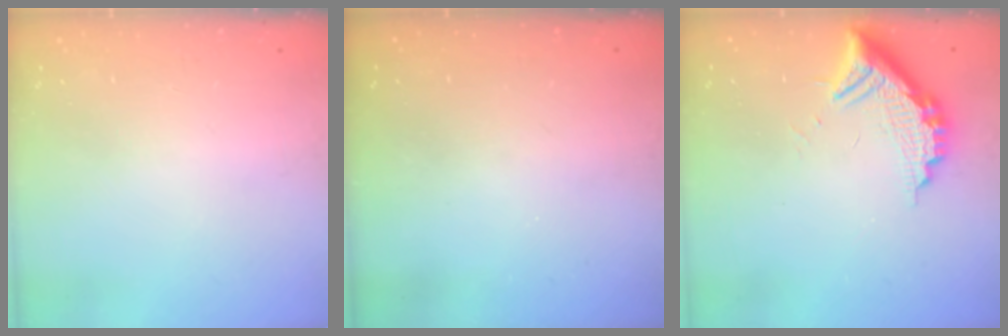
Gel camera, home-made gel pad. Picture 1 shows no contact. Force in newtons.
{"total": 3.2, "press": 3.2, "slide": 0.1}
{"total": 12.1, "press": 12.1, "slide": 0.6}